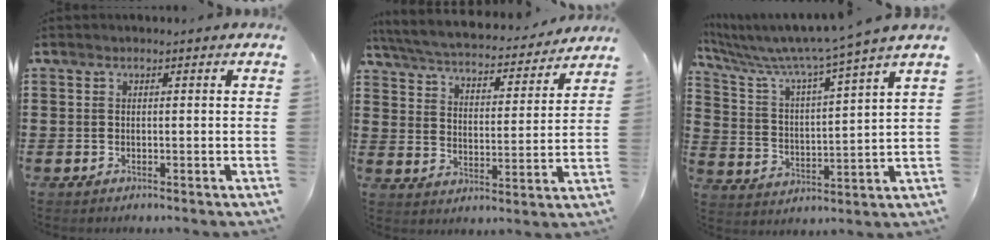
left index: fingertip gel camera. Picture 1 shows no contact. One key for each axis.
{"total": 4.7, "fx": 4.5, "fy": 0.1, "fz": 1.2, "tx": -0.047, "ty": -0.034, "tz": 0.072}
{"total": 6.0, "fx": 5.2, "fy": -1.0, "fz": 2.8, "tx": -0.081, "ty": -0.048, "tz": 0.078}